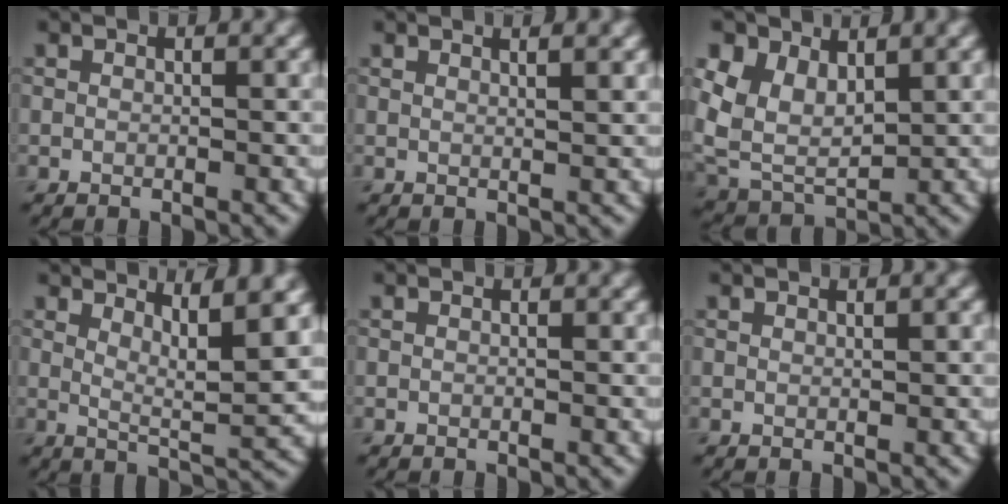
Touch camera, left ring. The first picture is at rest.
{"total": 1.8, "force": [1.3, 0.6, 1.1], "torque": [-0.004, 0.005, 0.006]}
{"total": 7.0, "force": [2.6, 4.7, 4.5], "torque": [-0.109, -0.008, 0.058]}
{"total": 4.9, "force": [2.8, 0.9, 3.9], "torque": [-0.057, -0.007, 0.048]}
{"total": 0.0}
{"total": 0.5, "force": [0.4, 0.1, 0.3], "torque": [-0.004, 0.000, 0.007]}